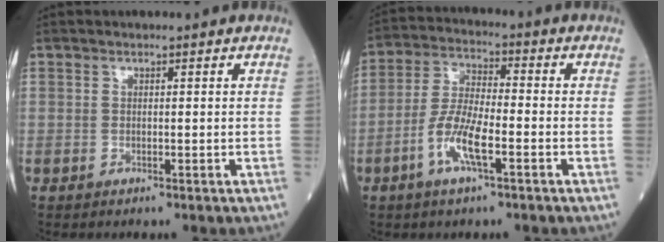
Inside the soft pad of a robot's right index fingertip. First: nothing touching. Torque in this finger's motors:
{"motor_torque": [1.04, -0.52, 0.65, 0.19]}